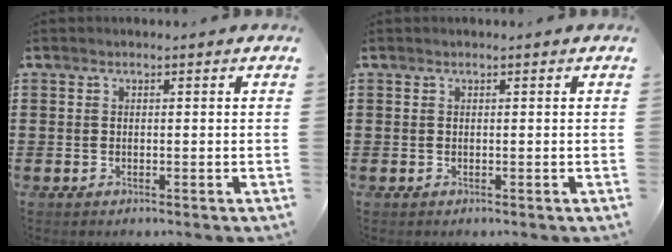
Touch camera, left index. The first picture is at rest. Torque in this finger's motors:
{"motor_torque": [-0.01, 0.00, 0.00, -0.01]}